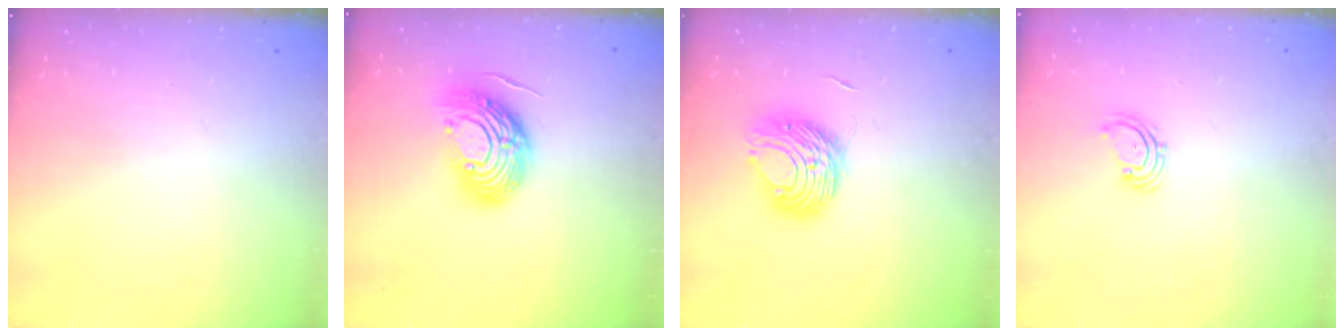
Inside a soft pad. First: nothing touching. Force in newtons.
{"total": 15.9, "press": 15.9, "slide": 1.3}
{"total": 8.8, "press": 8.8, "slide": 0.3}
{"total": 2.0, "press": 2.0, "slide": 0.4}